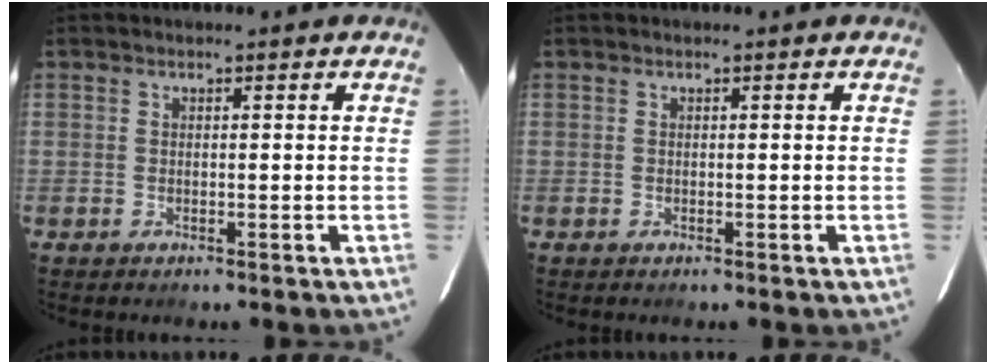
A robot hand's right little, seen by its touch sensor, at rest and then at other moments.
{"total": 0.0}